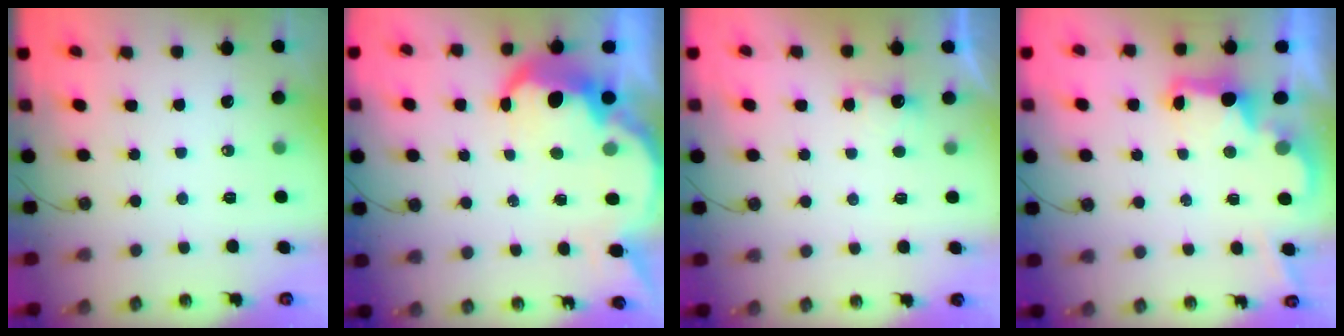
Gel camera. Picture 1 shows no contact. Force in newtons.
{"total": 10.9, "press": 10.8, "slide": 0.8}
{"total": 2.4, "press": 2.3, "slide": 0.8}
{"total": 2.7, "press": 2.7, "slide": 0.6}